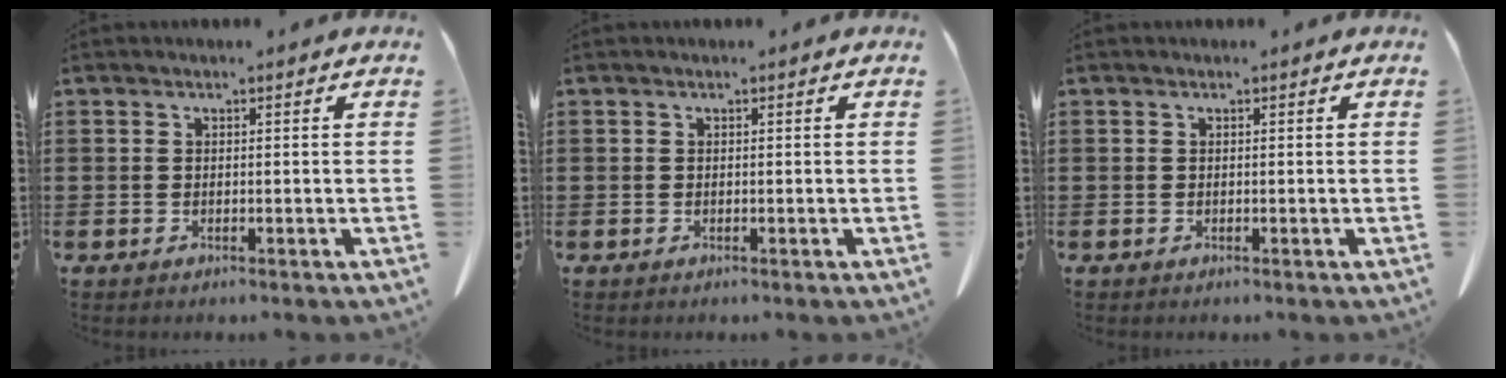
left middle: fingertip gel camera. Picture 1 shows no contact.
{"total": 0.0}
{"total": 0.0}